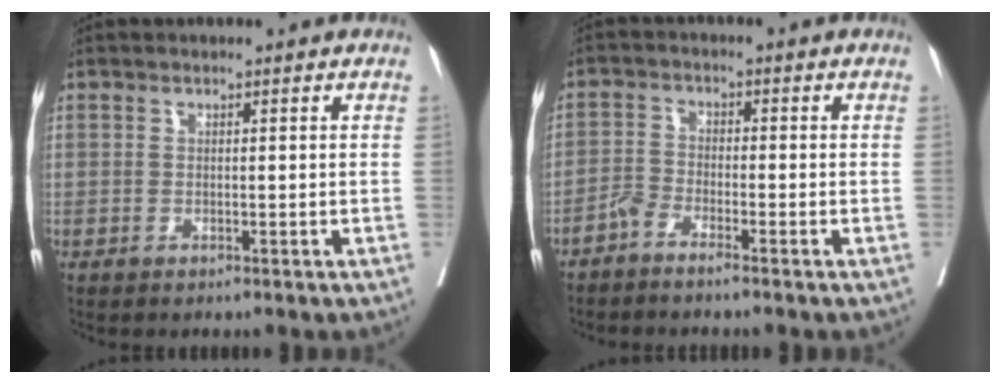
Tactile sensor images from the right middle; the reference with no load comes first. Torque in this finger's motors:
{"motor_torque": [-0.23, -0.10, 0.01, -0.01]}